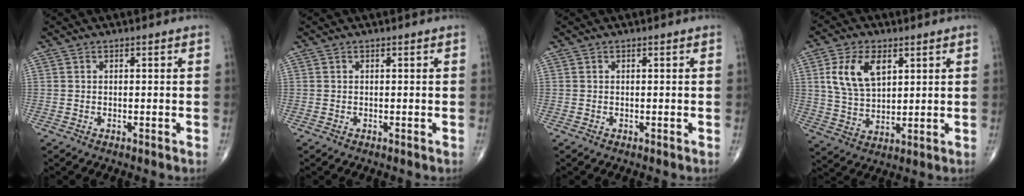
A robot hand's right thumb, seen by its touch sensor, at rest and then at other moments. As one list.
[{"total": 0.0}, {"total": 0.0}, {"total": 10.7, "force": [3.8, 6.3, 7.7], "torque": [-0.136, -0.009, 0.077]}]